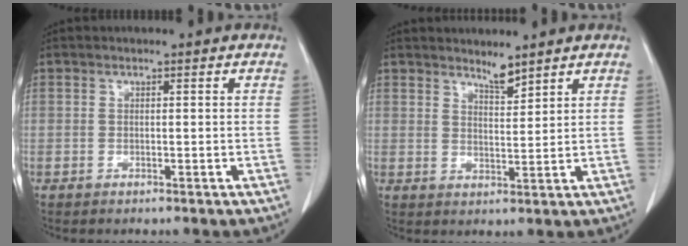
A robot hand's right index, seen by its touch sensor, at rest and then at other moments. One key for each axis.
{"total": 2.8, "fx": 2.7, "fy": 0.2, "fz": 0.9, "tx": -0.018, "ty": -0.008, "tz": 0.050}